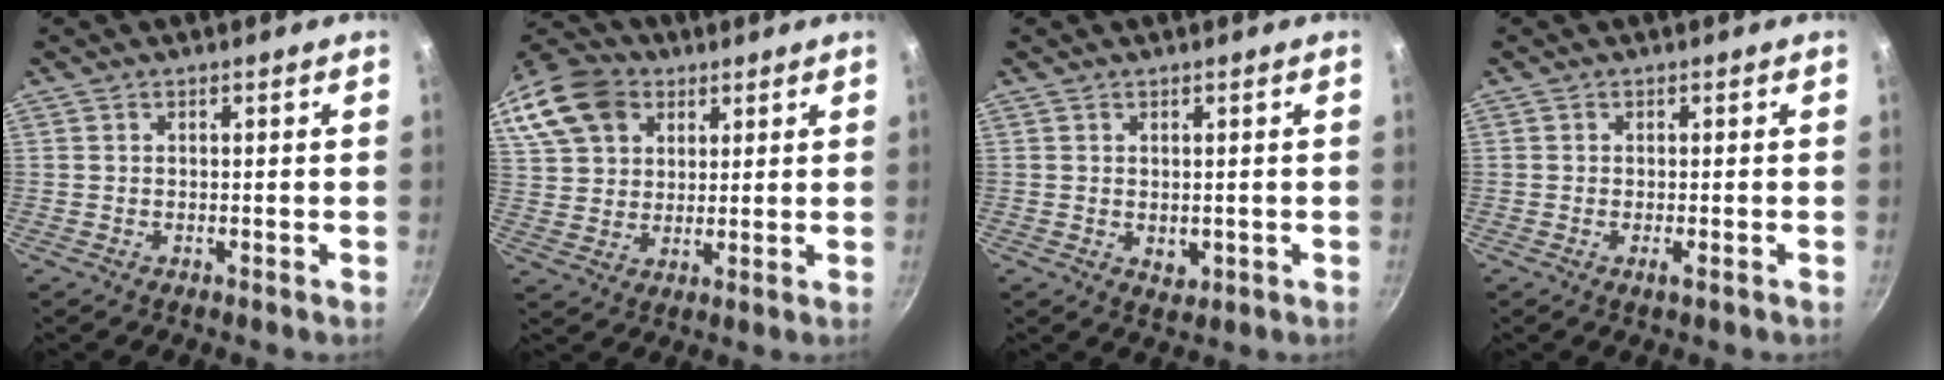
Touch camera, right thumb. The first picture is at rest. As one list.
[{"total": 17.3, "force": [8.0, 12.8, 8.4], "torque": [-0.174, 0.021, 0.146]}, {"total": 2.3, "force": [0.2, 1.7, 1.5], "torque": [-0.019, -0.007, 0.006]}, {"total": 1.5, "force": [-0.6, 0.3, 1.3], "torque": [-0.027, -0.001, -0.013]}]